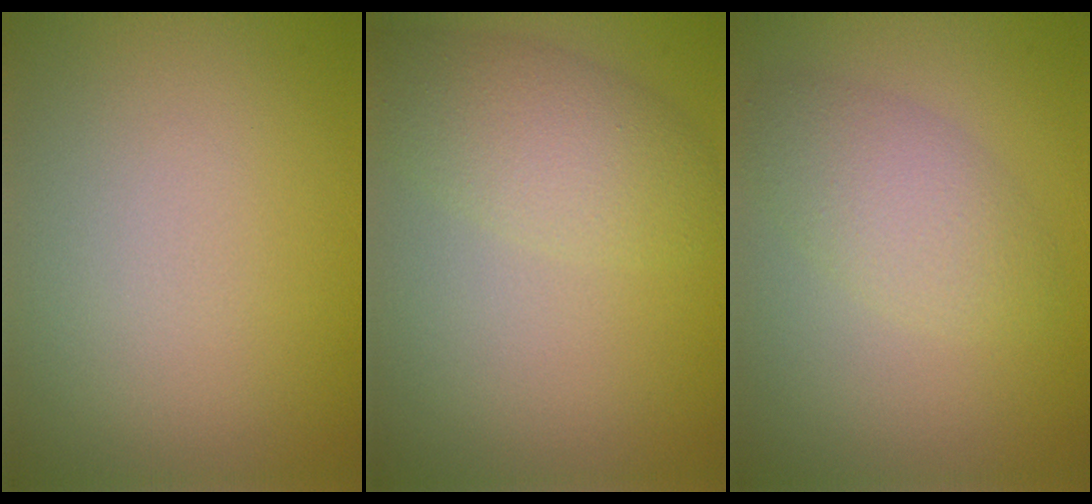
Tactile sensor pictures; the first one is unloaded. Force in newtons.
{"total": 4.0, "press": 4.0, "slide": 0.2}
{"total": 3.1, "press": 3.1, "slide": 0.0}